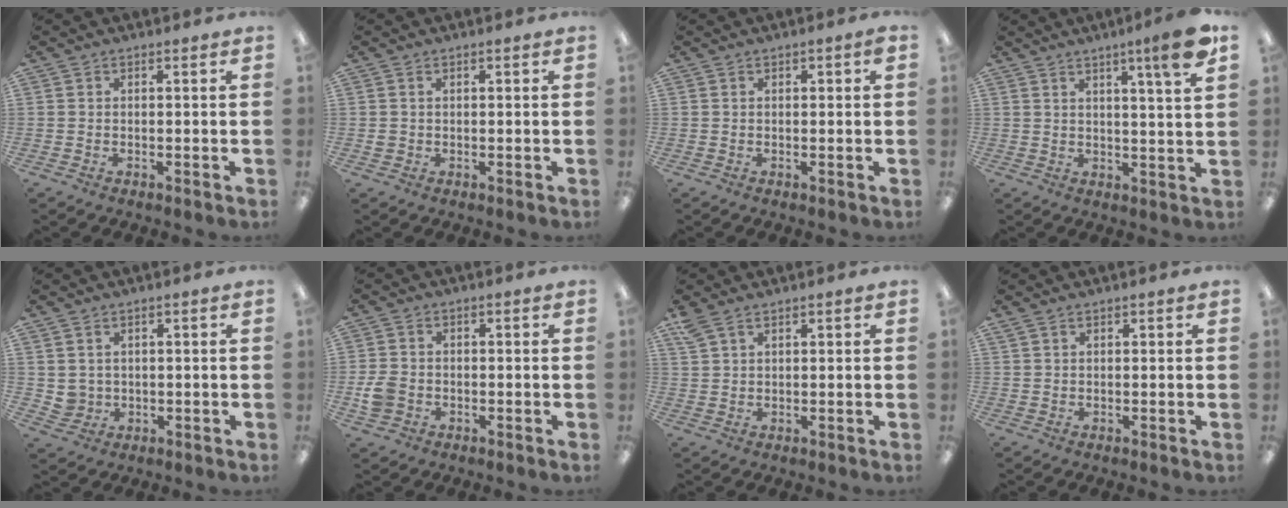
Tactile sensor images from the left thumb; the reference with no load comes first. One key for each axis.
{"total": 1.1, "fx": 0.3, "fy": 1.1, "fz": 0.3, "tx": -0.007, "ty": 0.004, "tz": 0.004}
{"total": 1.2, "fx": 0.4, "fy": 0.5, "fz": 1.0, "tx": -0.019, "ty": 0.004, "tz": 0.006}
{"total": 8.5, "fx": 5.2, "fy": 0.2, "fz": 6.7, "tx": -0.091, "ty": -0.027, "tz": 0.076}
{"total": 0.8, "fx": 0.4, "fy": 0.6, "fz": 0.3, "tx": -0.006, "ty": 0.003, "tz": 0.007}
{"total": 4.5, "fx": -1.2, "fy": 3.7, "fz": 2.2, "tx": -0.035, "ty": 0.006, "tz": -0.023}
{"total": 3.8, "fx": 2.5, "fy": 2.0, "fz": 2.1, "tx": -0.046, "ty": 0.001, "tz": 0.047}
{"total": 1.3, "fx": 0.9, "fy": 0.7, "fz": 0.7, "tx": -0.017, "ty": 0.003, "tz": 0.016}